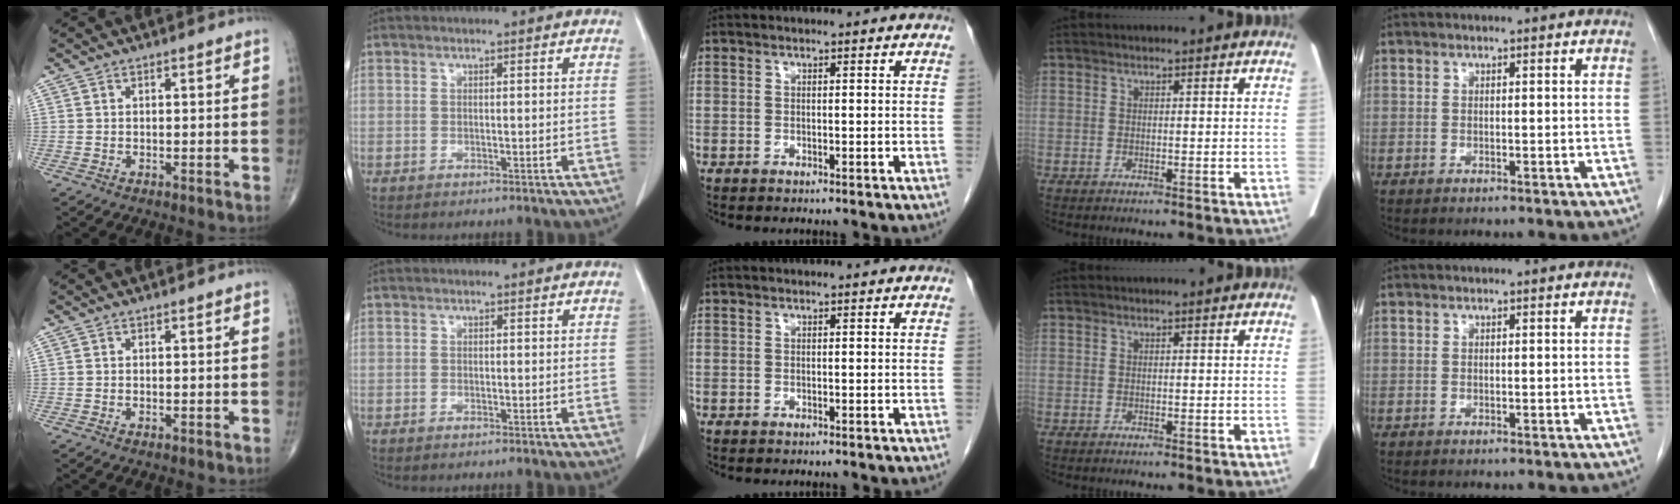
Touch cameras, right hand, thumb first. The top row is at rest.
{}